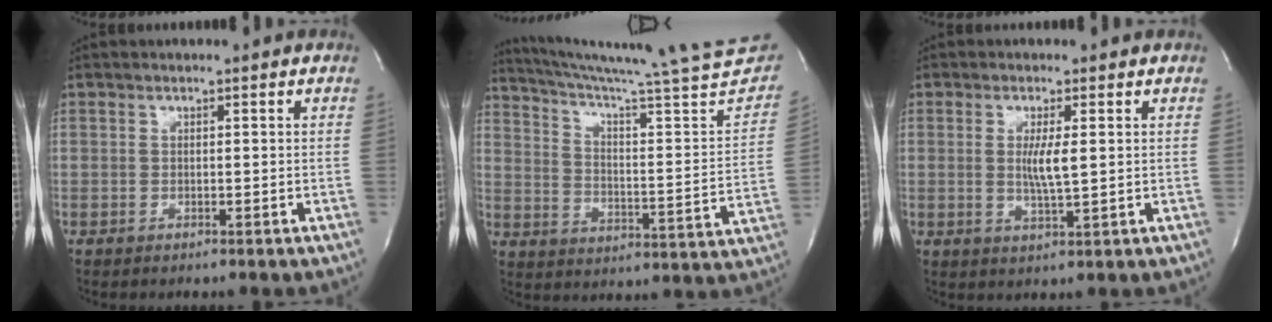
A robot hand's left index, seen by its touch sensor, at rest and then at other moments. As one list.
[{"total": 29.0, "force": [26.6, 0.0, 11.5], "torque": [-0.184, -0.095, 0.347]}, {"total": 3.9, "force": [0.5, 0.1, 3.9], "torque": [-0.079, -0.008, 0.011]}]